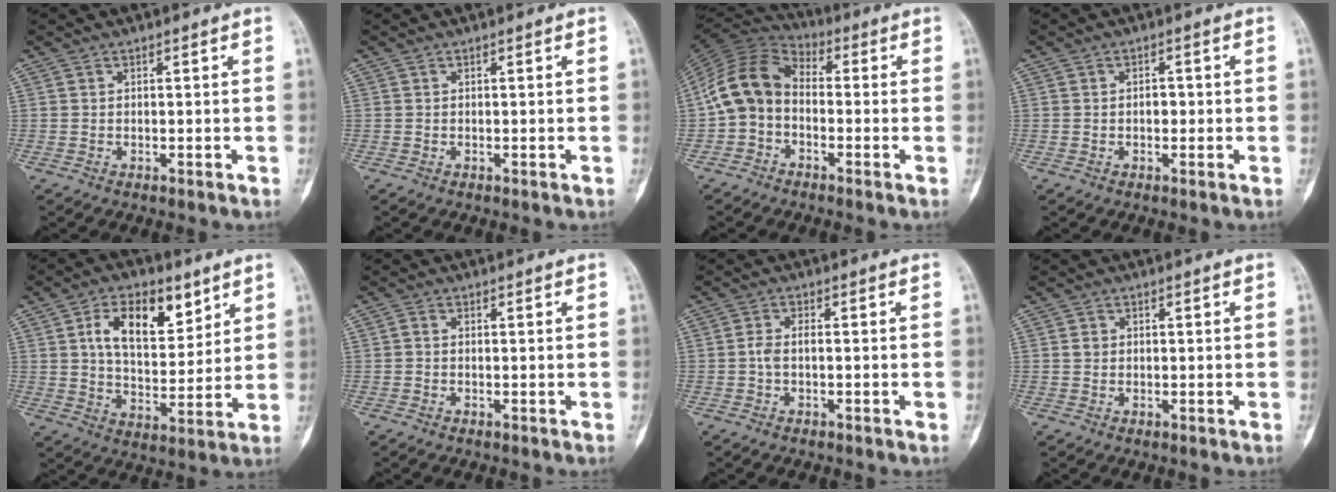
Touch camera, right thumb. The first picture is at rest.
{"total": 0.0}
{"total": 10.9, "force": [-1.6, 8.2, 7.0], "torque": [-0.130, 0.040, -0.049]}
{"total": 1.6, "force": [-0.1, 1.1, 1.1], "torque": [-0.009, 0.005, -0.006]}
{"total": 13.8, "force": [6.2, 7.7, 9.7], "torque": [-0.124, -0.025, 0.110]}
{"total": 0.8, "force": [-0.1, 0.5, 0.6], "torque": [-0.010, 0.000, -0.006]}
{"total": 2.4, "force": [-0.4, 1.0, 2.1], "torque": [-0.049, 0.007, -0.011]}
{"total": 1.3, "force": [0.2, 1.1, 0.5], "torque": [-0.007, 0.002, 0.004]}